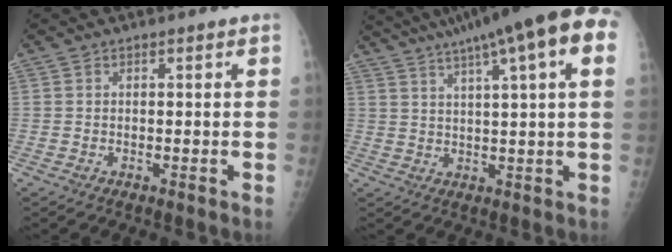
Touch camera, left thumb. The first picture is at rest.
{"total": 20.4, "force": [10.9, 3.2, 16.9], "torque": [-0.264, 0.025, 0.146]}